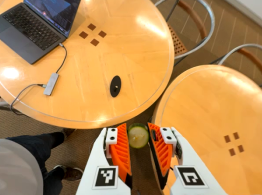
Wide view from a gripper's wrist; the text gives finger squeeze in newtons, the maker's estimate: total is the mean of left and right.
{"total": 7.8, "left": 8.0, "right": 7.6}